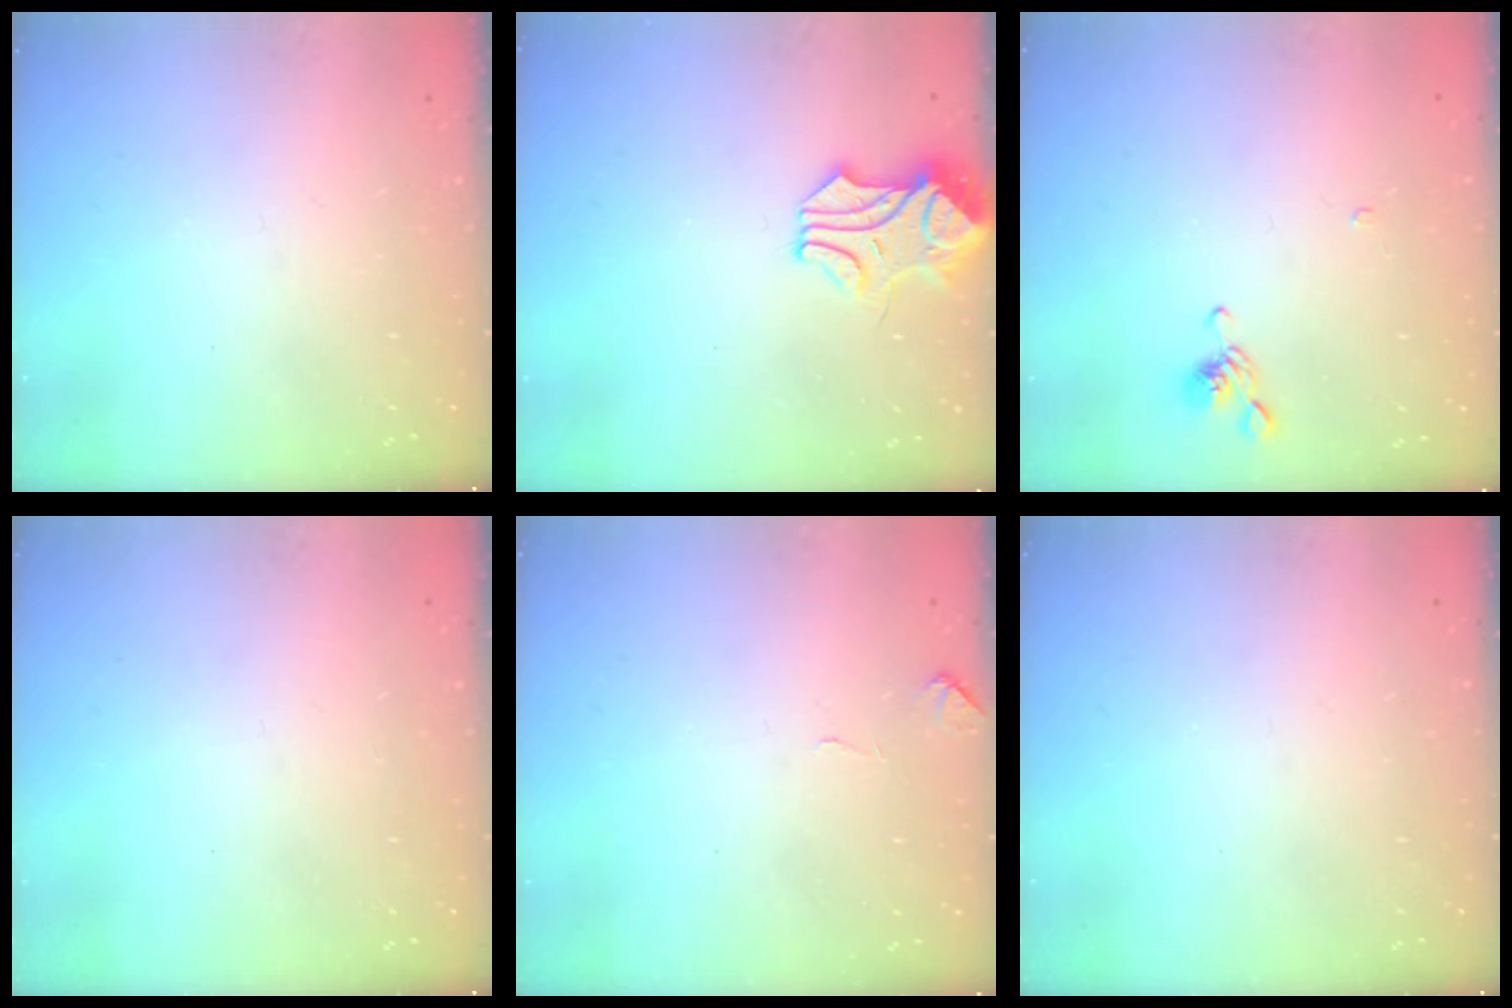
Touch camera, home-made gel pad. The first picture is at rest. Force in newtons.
{"total": 1.1, "press": 0.9, "slide": 0.5}
{"total": 5.3, "press": 5.3, "slide": 0.5}
{"total": 0.0}
{"total": 3.9, "press": 3.9, "slide": 0.4}
{"total": 0.0}